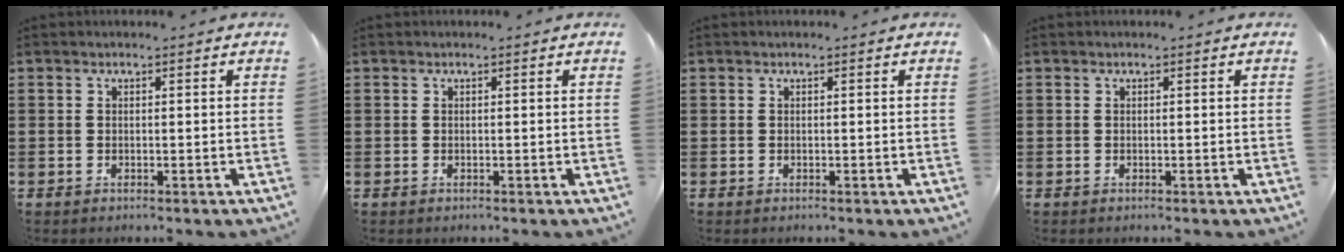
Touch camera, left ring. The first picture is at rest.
{"total": 0.0}
{"total": 0.0}
{"total": 0.0}